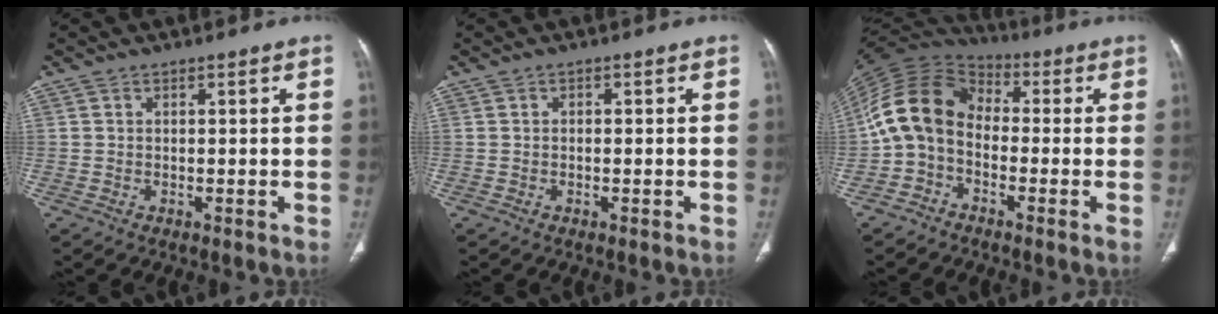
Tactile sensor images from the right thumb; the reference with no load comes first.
{"total": 0.0}
{"total": 12.7, "force": [-2.0, 9.4, 8.3], "torque": [-0.155, 0.053, -0.057]}